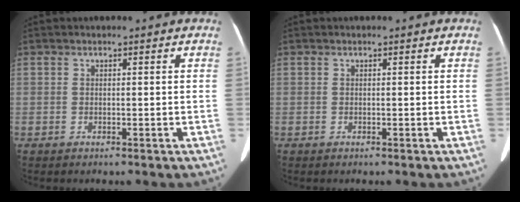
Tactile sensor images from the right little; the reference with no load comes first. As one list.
[{"total": 0.0}]